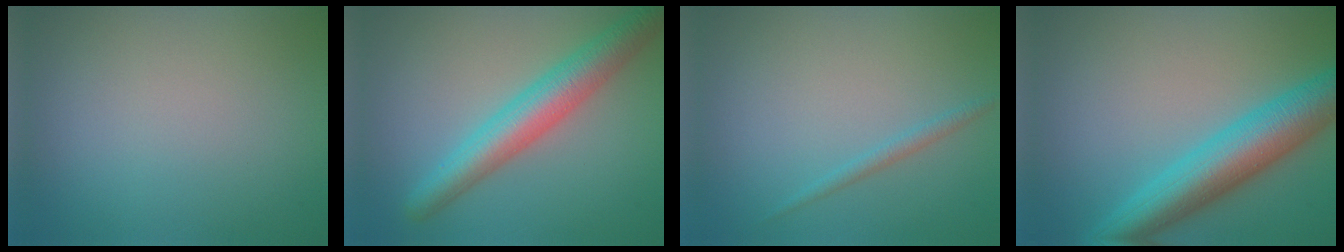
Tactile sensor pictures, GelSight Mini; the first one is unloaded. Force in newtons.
{"total": 5.6, "press": 5.6, "slide": 0.1}
{"total": 1.1, "press": 1.1, "slide": 0.1}
{"total": 7.7, "press": 7.7, "slide": 0.1}